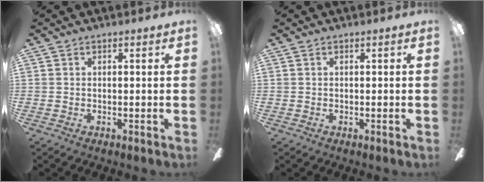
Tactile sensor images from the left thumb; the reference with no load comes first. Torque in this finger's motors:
{"motor_torque": [-0.15, 0.15, 0.11, 0.11, 0.00]}